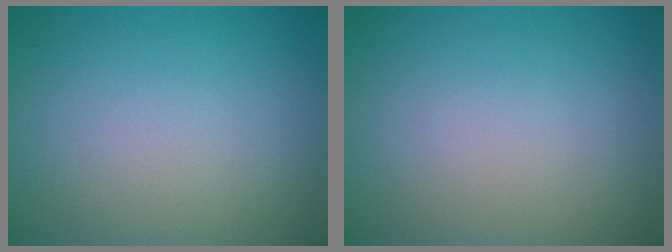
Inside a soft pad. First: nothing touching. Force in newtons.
{"total": 0.0}